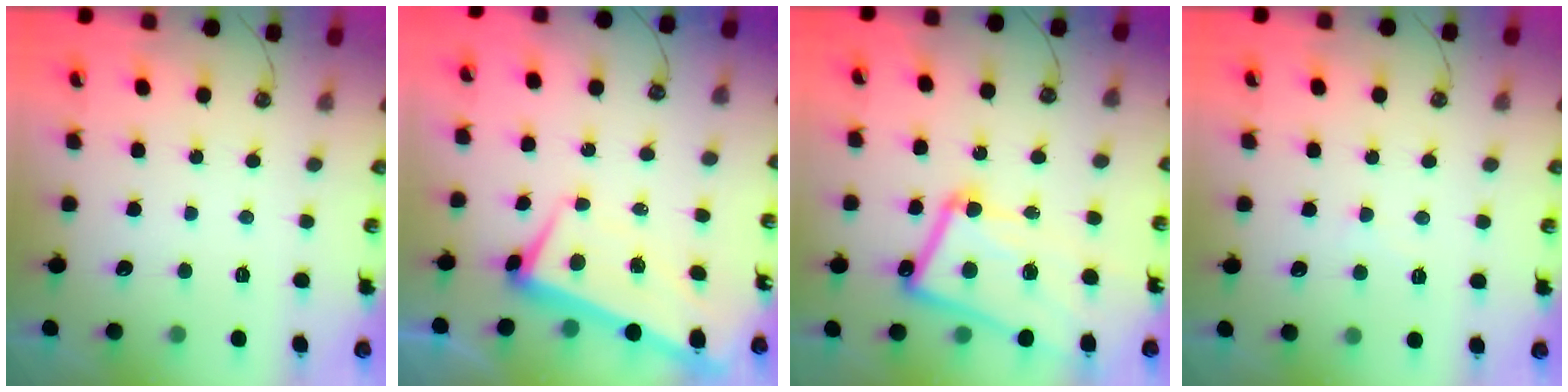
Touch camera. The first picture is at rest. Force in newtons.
{"total": 3.0, "press": 2.4, "slide": 1.7}
{"total": 16.8, "press": 16.7, "slide": 2.2}
{"total": 1.0, "press": 0.9, "slide": 0.4}